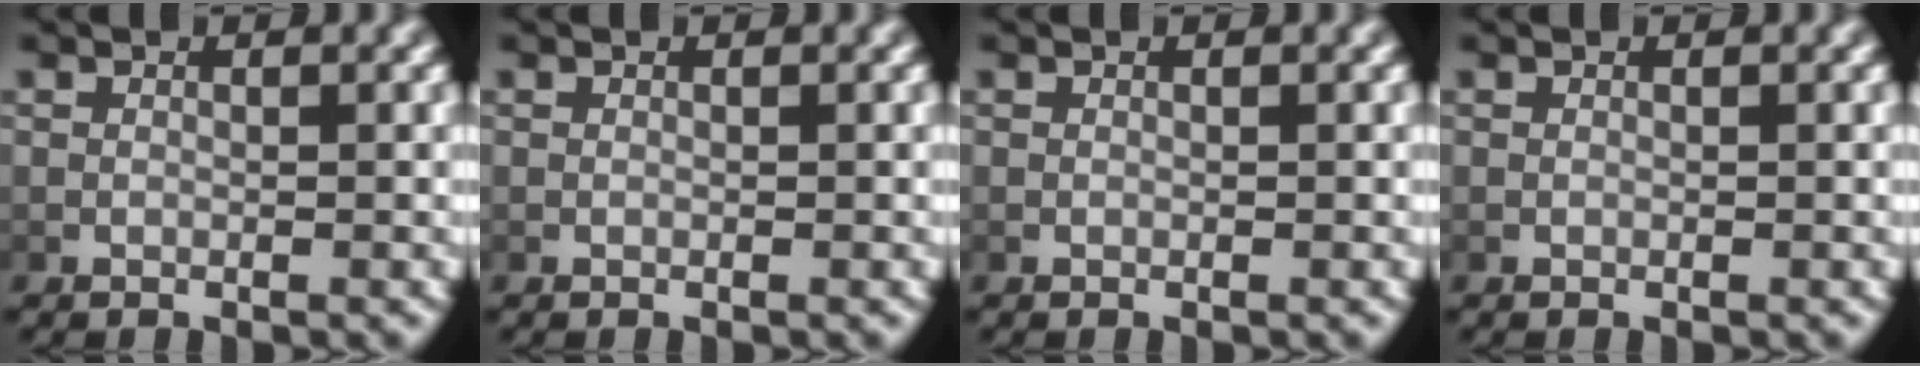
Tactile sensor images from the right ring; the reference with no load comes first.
{"total": 0.0}
{"total": 0.0}
{"total": 0.0}